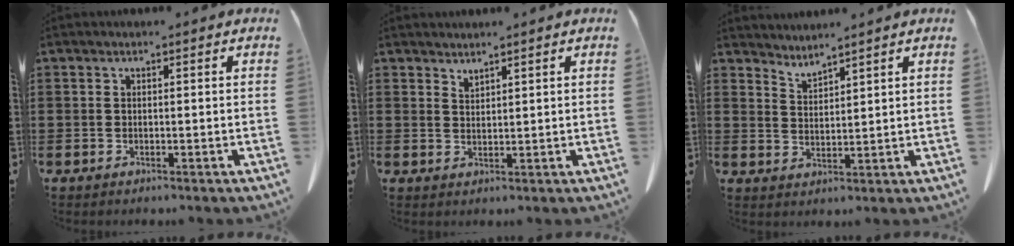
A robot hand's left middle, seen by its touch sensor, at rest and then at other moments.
{"total": 1.6, "force": [1.6, 0.1, 0.0], "torque": [-0.004, -0.002, 0.032]}
{"total": 2.7, "force": [2.7, -0.3, -0.2], "torque": [-0.004, -0.013, 0.053]}